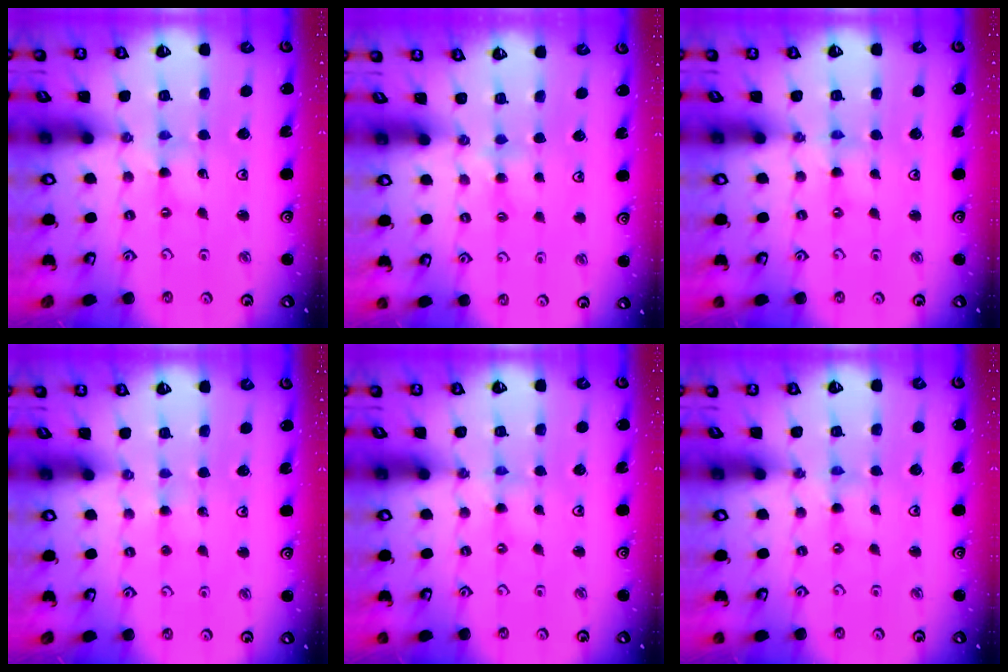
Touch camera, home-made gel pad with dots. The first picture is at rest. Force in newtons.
{"total": 3.0, "press": 3.0, "slide": 0.6}
{"total": 0.6, "press": 0.6, "slide": 0.2}
{"total": 2.6, "press": 2.6, "slide": 0.3}
{"total": 0.0}
{"total": 0.0}